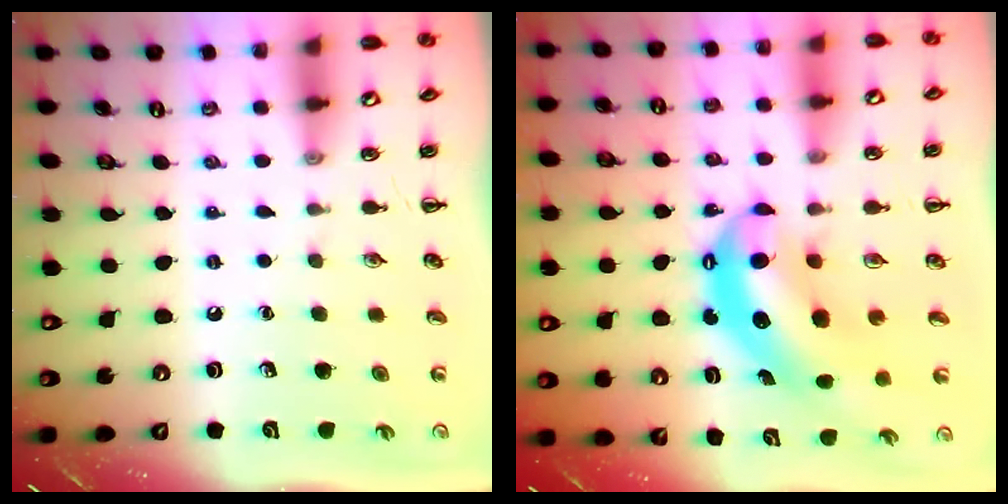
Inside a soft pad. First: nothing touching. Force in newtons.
{"total": 9.0, "press": 8.8, "slide": 1.9}